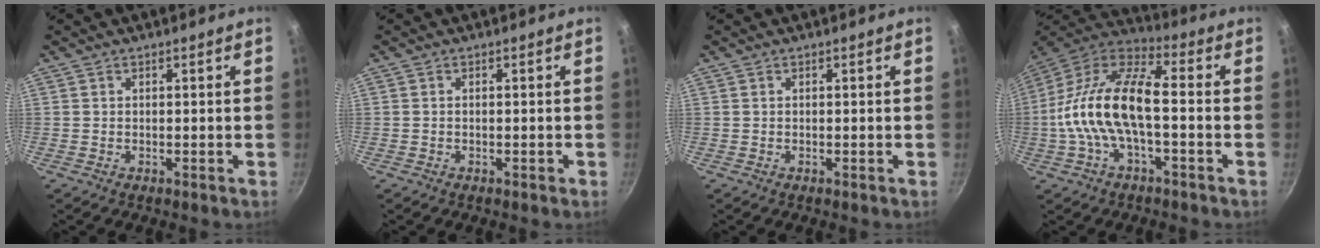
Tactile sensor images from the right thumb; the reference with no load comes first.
{"total": 0.6, "force": [-0.3, 0.3, 0.4], "torque": [-0.008, 0.005, -0.006]}
{"total": 0.0}
{"total": 17.6, "force": [-2.2, 7.8, 15.7], "torque": [-0.299, 0.043, -0.058]}